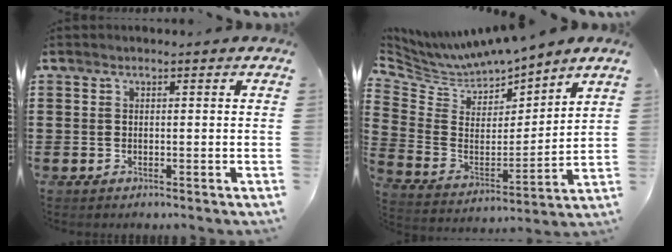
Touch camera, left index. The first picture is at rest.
{"total": 6.8, "force": [6.7, 1.3, 0.3], "torque": [-0.051, -0.054, 0.115]}